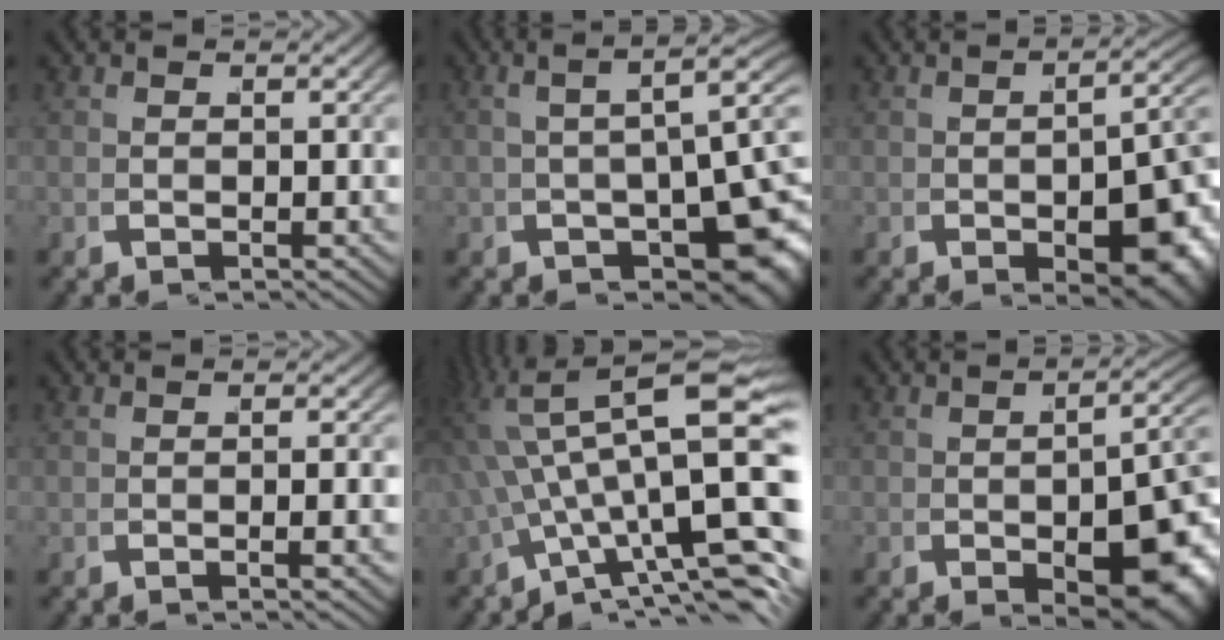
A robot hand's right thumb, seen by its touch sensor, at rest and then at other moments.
{"total": 7.1, "force": [-0.2, 3.3, 6.3], "torque": [-0.092, -0.005, 0.009]}
{"total": 8.1, "force": [-1.5, 4.1, 6.8], "torque": [-0.083, -0.008, -0.013]}
{"total": 1.6, "force": [-0.2, -0.1, 1.6], "torque": [-0.031, 0.011, -0.004]}
{"total": 14.9, "force": [0.8, 8.4, 12.3], "torque": [-0.214, -0.043, 0.036]}
{"total": 8.9, "force": [-1.6, 4.5, 7.6], "torque": [-0.094, -0.014, -0.011]}